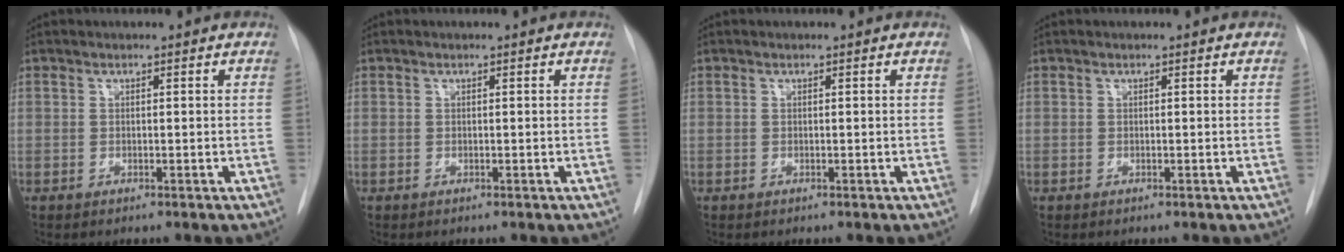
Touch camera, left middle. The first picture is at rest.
{"total": 0.0}
{"total": 0.0}
{"total": 0.0}